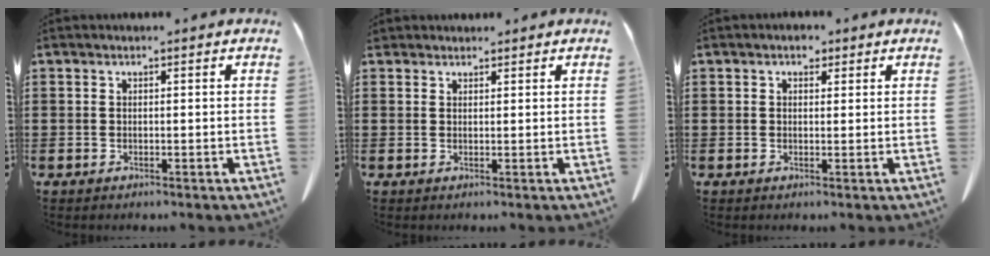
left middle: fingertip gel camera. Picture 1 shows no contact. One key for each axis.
{"total": 1.2, "fx": 1.1, "fy": 0.5, "fz": 0.1, "tx": -0.006, "ty": 0.001, "tz": 0.023}
{"total": 1.5, "fx": 1.0, "fy": 0.9, "fz": 0.5, "tx": -0.005, "ty": 0.002, "tz": 0.017}